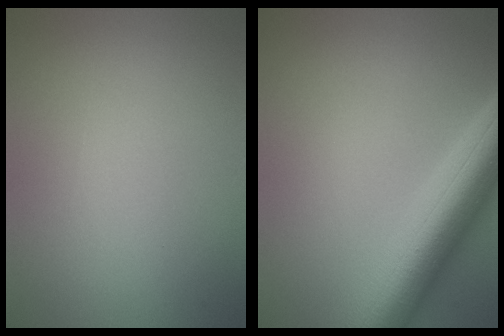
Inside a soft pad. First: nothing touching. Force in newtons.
{"total": 9.4, "press": 9.4, "slide": 0.4}